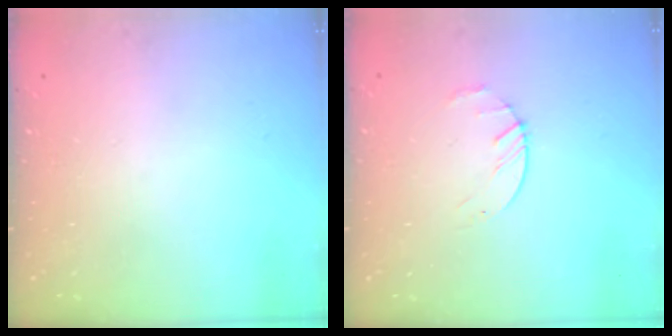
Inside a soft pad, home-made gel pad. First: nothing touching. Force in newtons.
{"total": 2.2, "press": 2.2, "slide": 0.3}